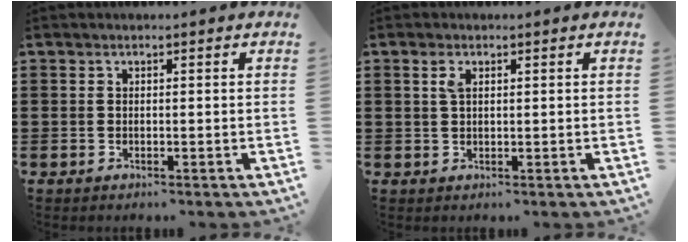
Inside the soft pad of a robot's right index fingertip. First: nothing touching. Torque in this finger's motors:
{"motor_torque": [0.15, -0.06, 0.03, 0.03]}